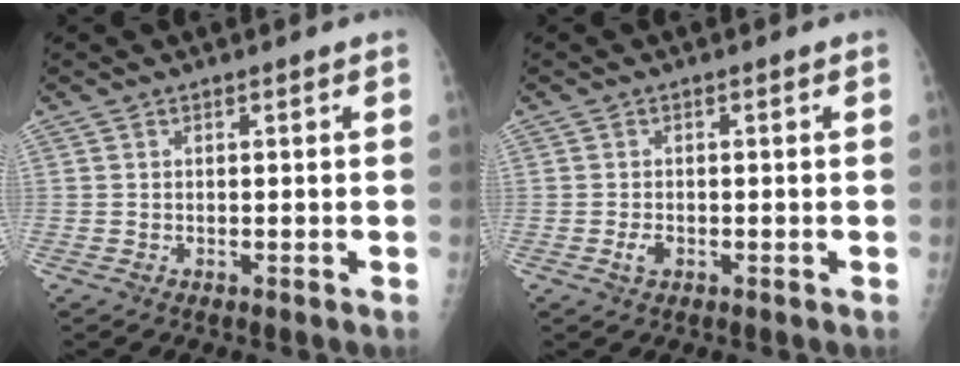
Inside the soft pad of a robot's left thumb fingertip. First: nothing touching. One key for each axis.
{"total": 2.0, "fx": -0.7, "fy": 1.2, "fz": 1.3, "tx": -0.025, "ty": 0.003, "tz": -0.014}